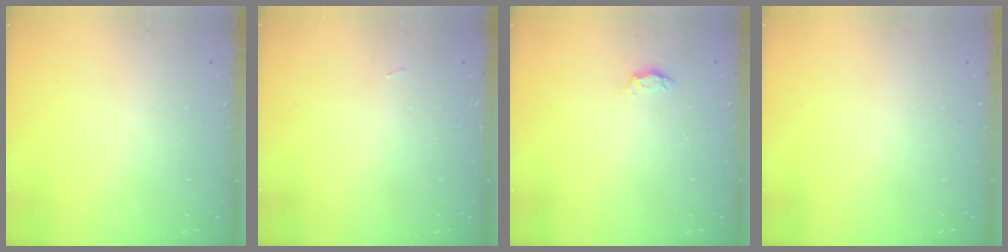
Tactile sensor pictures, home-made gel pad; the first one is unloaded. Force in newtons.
{"total": 5.8, "press": 1.9, "slide": 5.5}
{"total": 3.0, "press": 3.0, "slide": 0.4}
{"total": 0.0}